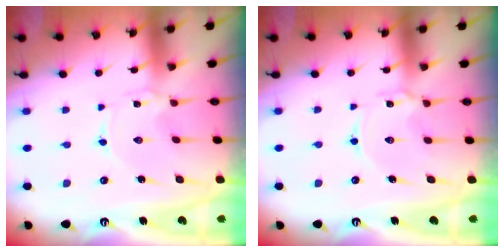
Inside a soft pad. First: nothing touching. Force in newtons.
{"total": 2.2, "press": 2.2, "slide": 0.3}